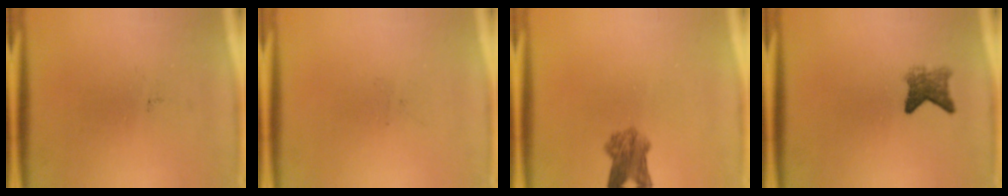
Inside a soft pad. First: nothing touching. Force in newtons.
{"total": 0.0}
{"total": 4.6}
{"total": 3.1}